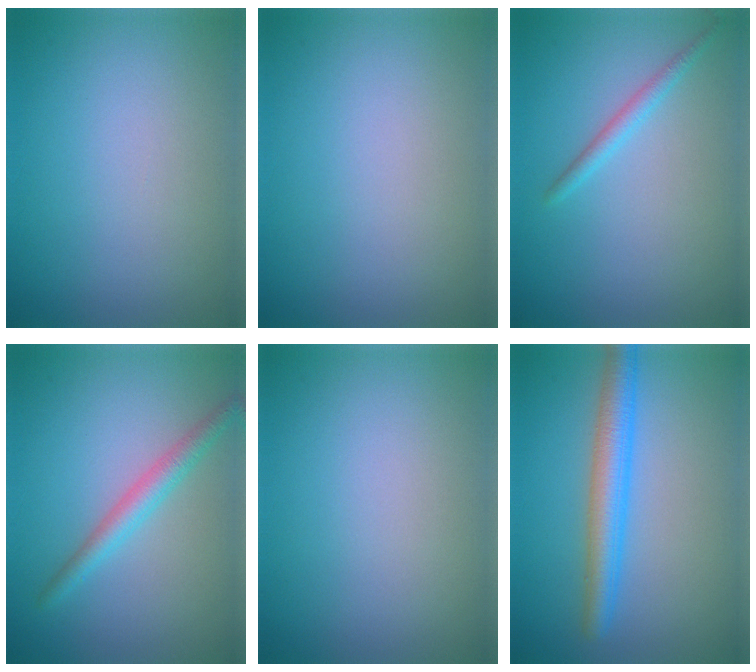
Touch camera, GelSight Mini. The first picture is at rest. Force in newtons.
{"total": 0.0}
{"total": 1.4, "press": 1.4, "slide": 0.0}
{"total": 2.5, "press": 2.5, "slide": 0.0}
{"total": 0.0}
{"total": 4.3, "press": 4.3, "slide": 0.1}